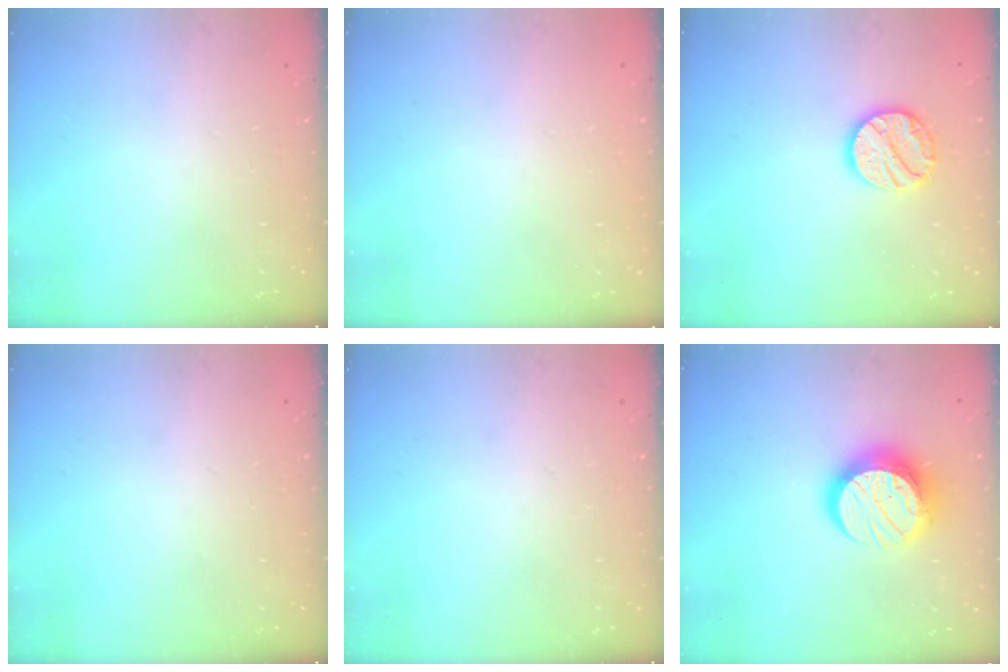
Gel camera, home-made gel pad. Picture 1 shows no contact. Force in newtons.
{"total": 0.5, "press": 0.5, "slide": 0.1}
{"total": 13.2, "press": 13.1, "slide": 1.0}
{"total": 0.0}
{"total": 0.0}
{"total": 14.3, "press": 14.2, "slide": 1.6}